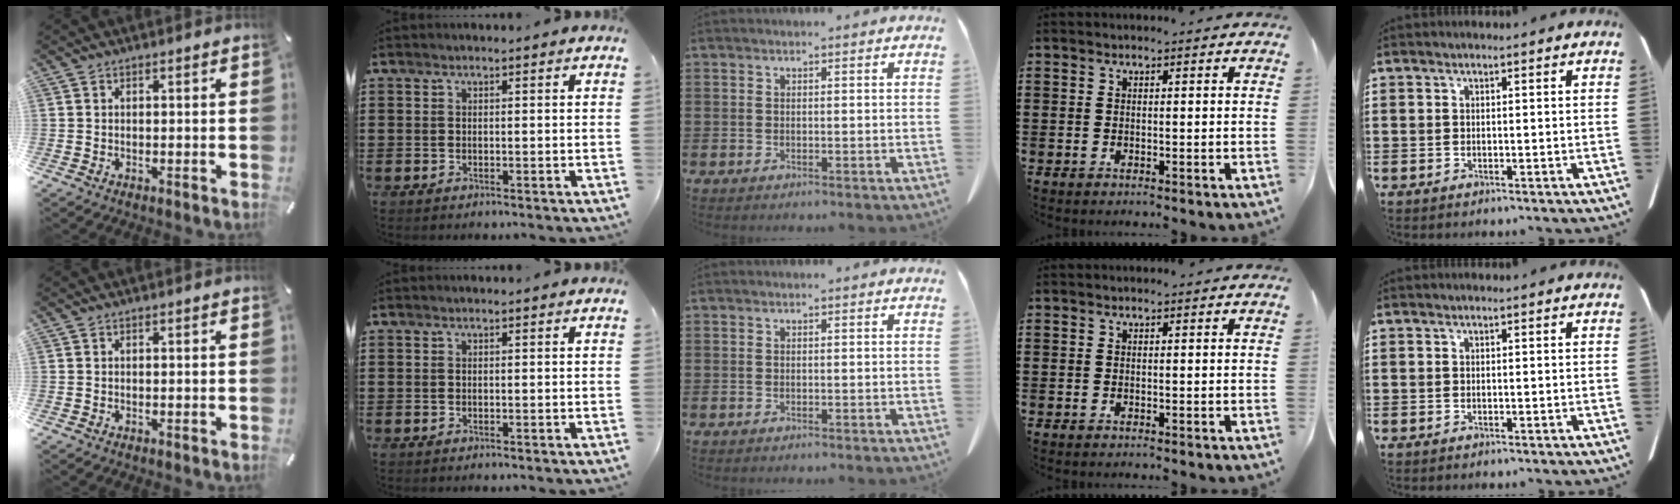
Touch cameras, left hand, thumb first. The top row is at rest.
{}